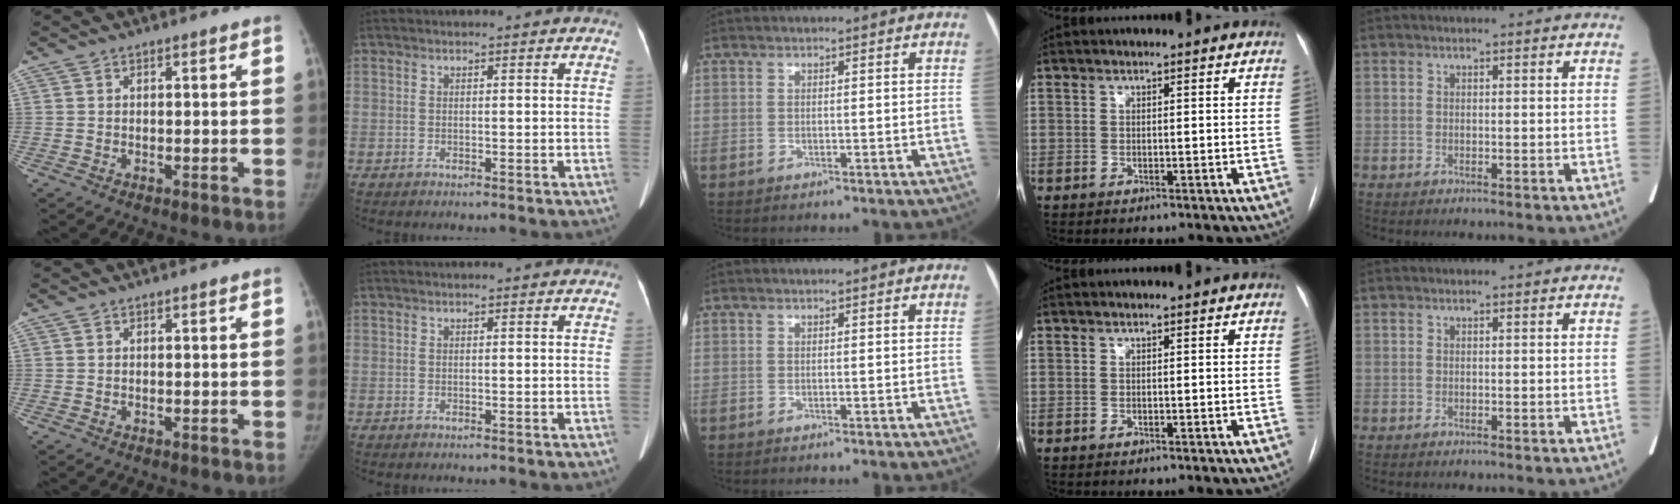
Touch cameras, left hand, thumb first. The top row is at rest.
{}